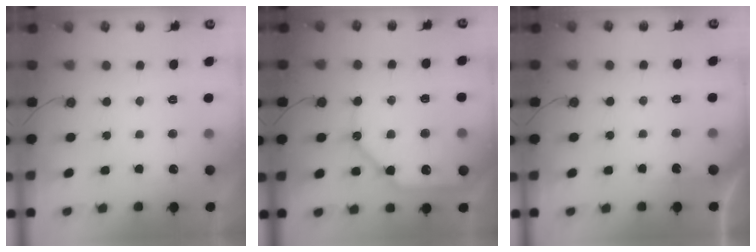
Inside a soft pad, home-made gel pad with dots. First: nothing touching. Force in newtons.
{"total": 13.7, "press": 13.6, "slide": 1.7}
{"total": 1.5, "press": 1.4, "slide": 0.3}